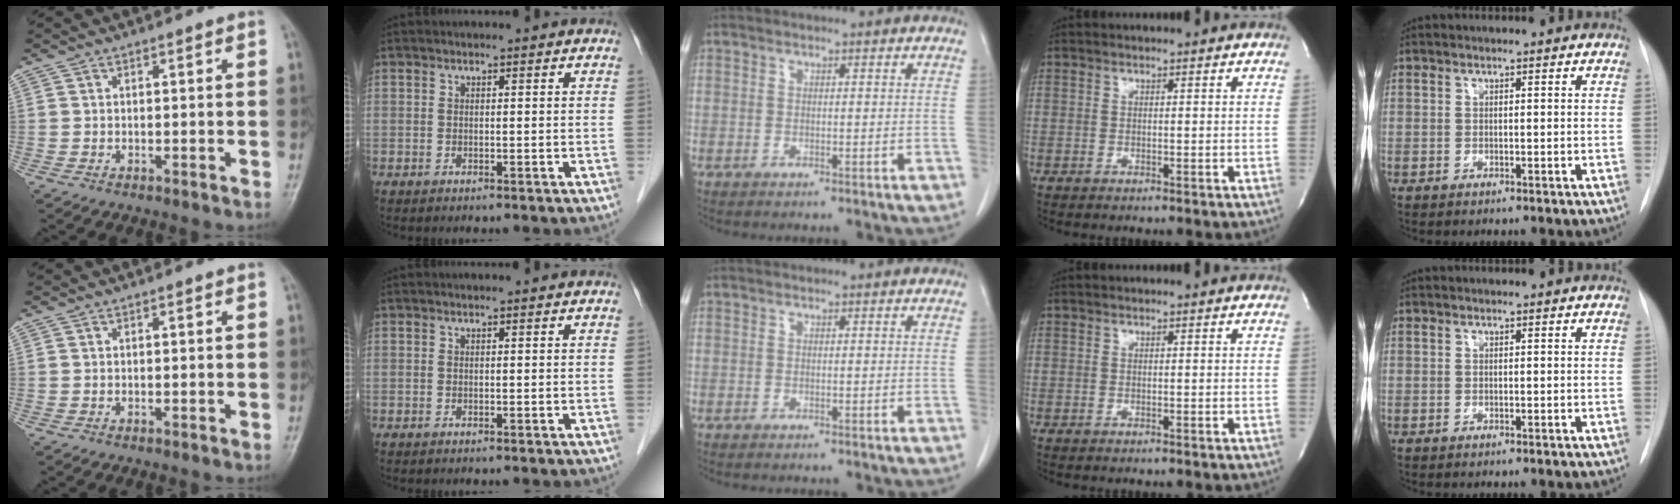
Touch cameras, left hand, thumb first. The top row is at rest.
{}